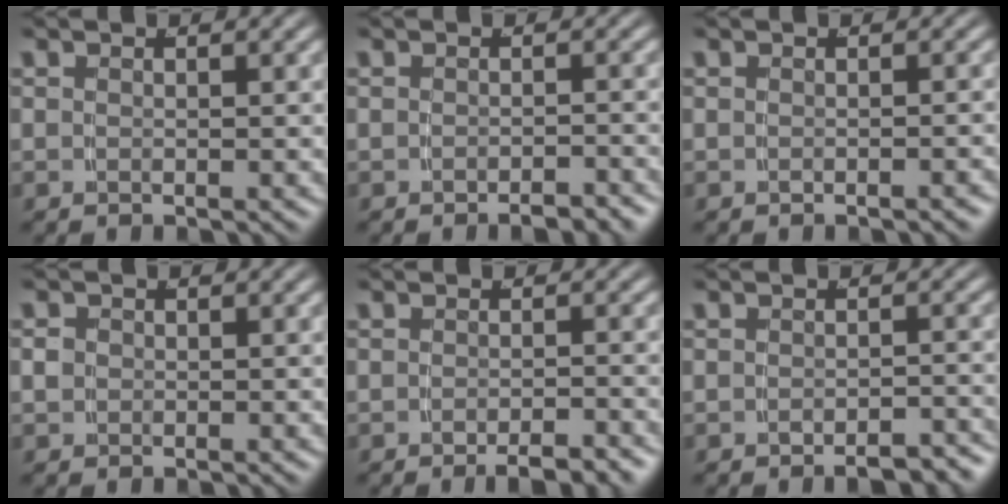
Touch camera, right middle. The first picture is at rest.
{"total": 1.8, "force": [-1.8, -0.1, 0.5], "torque": [-0.008, 0.001, -0.028]}
{"total": 0.9, "force": [-0.8, -0.4, 0.2], "torque": [-0.004, 0.004, -0.011]}
{"total": 0.6, "force": [-0.2, 0.5, 0.3], "torque": [-0.012, -0.007, 0.003]}
{"total": 2.5, "force": [-2.2, -0.1, 1.2], "torque": [-0.014, 0.003, -0.035]}
{"total": 3.1, "force": [-3.0, 0.4, 1.0], "torque": [-0.012, -0.003, -0.044]}